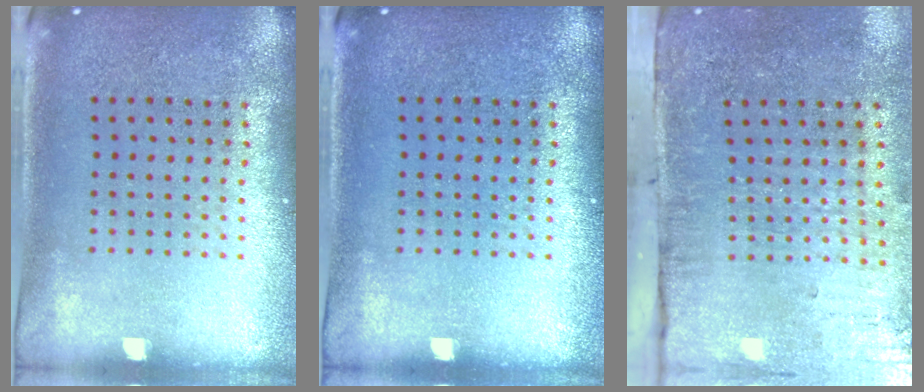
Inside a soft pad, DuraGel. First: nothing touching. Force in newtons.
{"total": 0.0}
{"total": 4.7, "press": 3.8, "slide": 2.9}